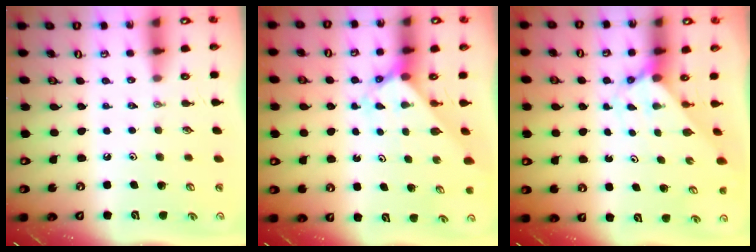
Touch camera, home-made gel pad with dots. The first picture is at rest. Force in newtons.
{"total": 2.5, "press": 2.5, "slide": 0.2}
{"total": 2.0, "press": 2.0, "slide": 0.2}